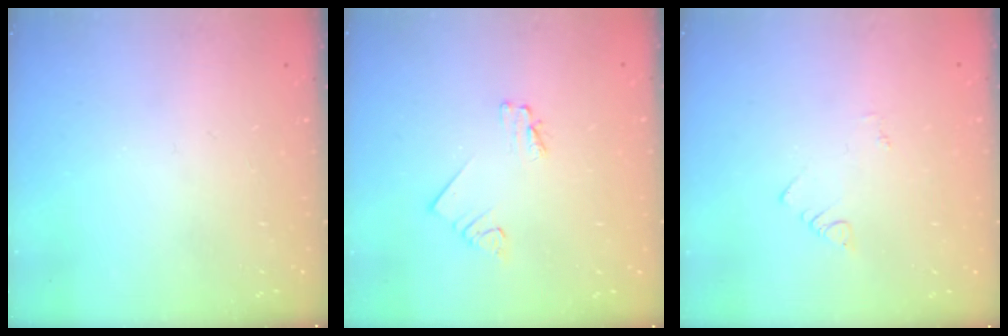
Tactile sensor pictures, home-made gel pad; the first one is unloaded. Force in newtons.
{"total": 1.6, "press": 1.5, "slide": 0.2}
{"total": 1.1, "press": 1.1, "slide": 0.3}